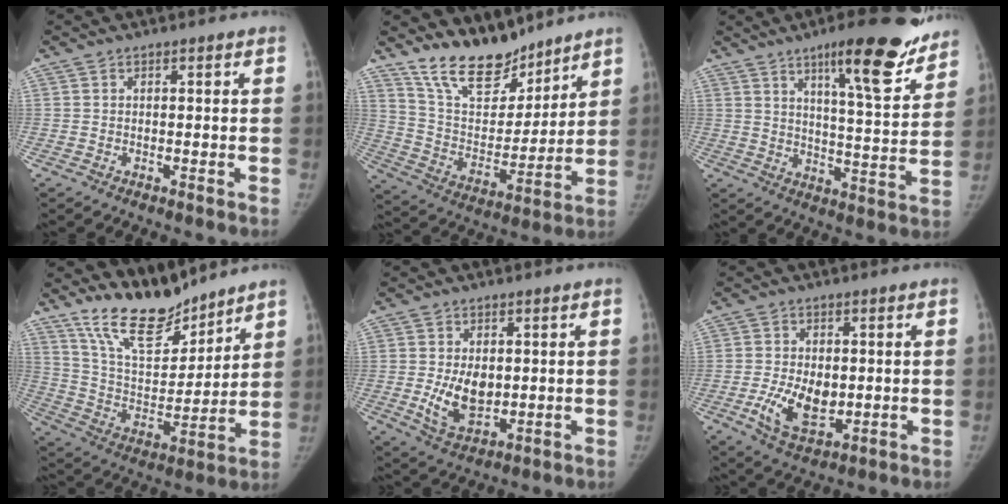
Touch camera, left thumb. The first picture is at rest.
{"total": 15.3, "force": [13.0, 6.1, 5.2], "torque": [-0.049, -0.085, 0.244]}
{"total": 17.0, "force": [11.4, 3.5, 12.1], "torque": [-0.140, -0.064, 0.169]}
{"total": 15.2, "force": [12.8, 5.2, 6.2], "torque": [-0.073, -0.081, 0.242]}
{"total": 8.2, "force": [0.0, 5.2, 6.3], "torque": [-0.093, -0.013, 0.012]}
{"total": 9.7, "force": [-1.3, 5.9, 7.7], "torque": [-0.124, -0.008, -0.013]}